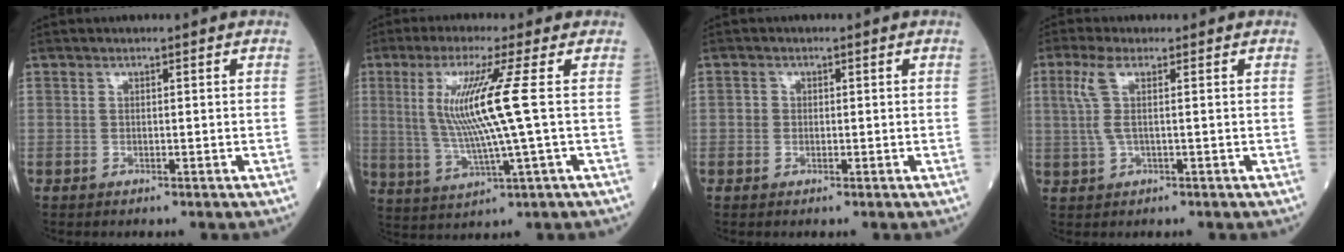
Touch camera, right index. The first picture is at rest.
{"total": 10.3, "force": [1.6, -1.4, 10.0], "torque": [-0.208, -0.008, 0.034]}
{"total": 1.1, "force": [-0.1, 1.1, 0.3], "torque": [-0.002, 0.005, -0.003]}
{"total": 3.9, "force": [1.2, 0.5, 3.7], "torque": [-0.096, 0.011, 0.026]}